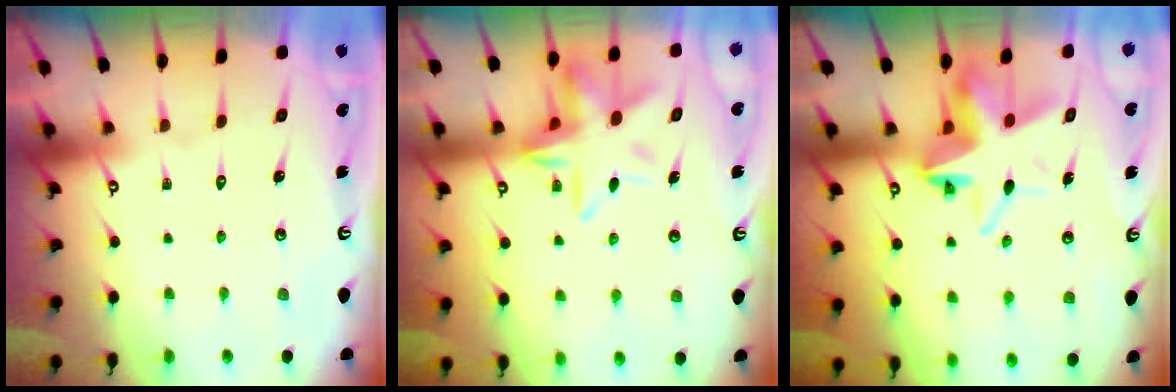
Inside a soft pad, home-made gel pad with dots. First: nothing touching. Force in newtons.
{"total": 13.4, "press": 13.4, "slide": 1.0}
{"total": 9.6, "press": 9.5, "slide": 1.7}